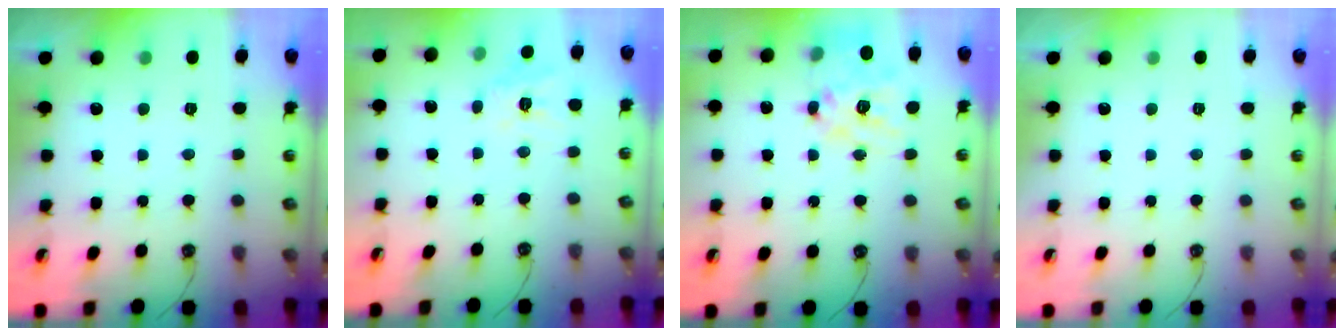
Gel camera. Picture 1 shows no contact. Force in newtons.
{"total": 10.1, "press": 10.0, "slide": 0.9}
{"total": 16.8, "press": 16.8, "slide": 1.3}
{"total": 0.0}